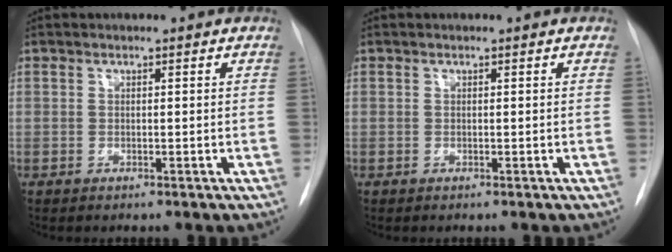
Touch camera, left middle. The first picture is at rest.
{"total": 0.0}